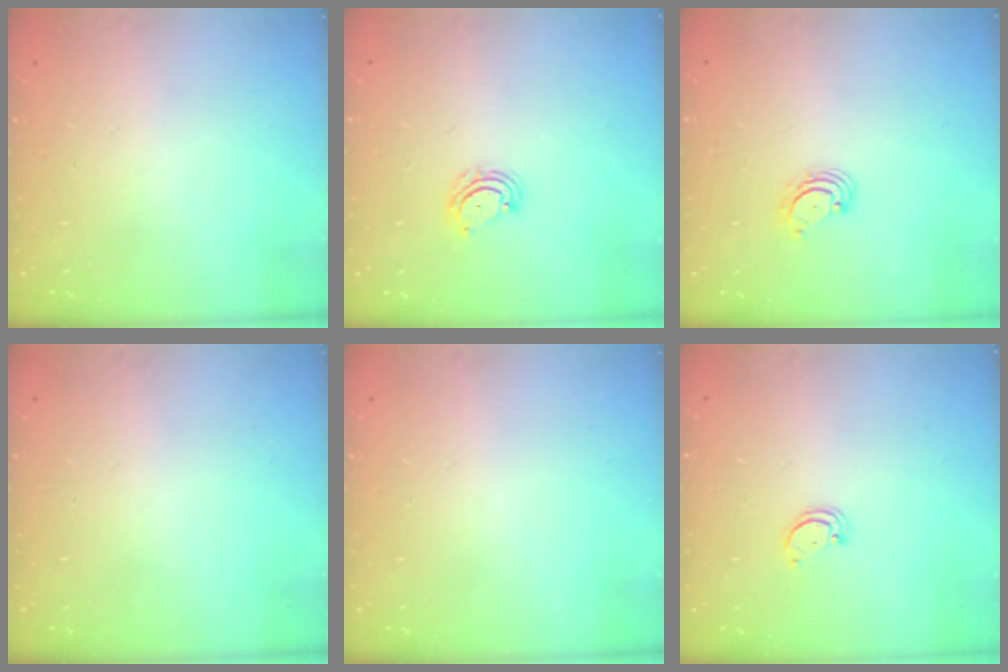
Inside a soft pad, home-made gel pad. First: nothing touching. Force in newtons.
{"total": 5.6, "press": 5.5, "slide": 0.5}
{"total": 3.2, "press": 3.1, "slide": 0.4}
{"total": 0.0}
{"total": 0.0}
{"total": 1.6, "press": 1.6, "slide": 0.1}